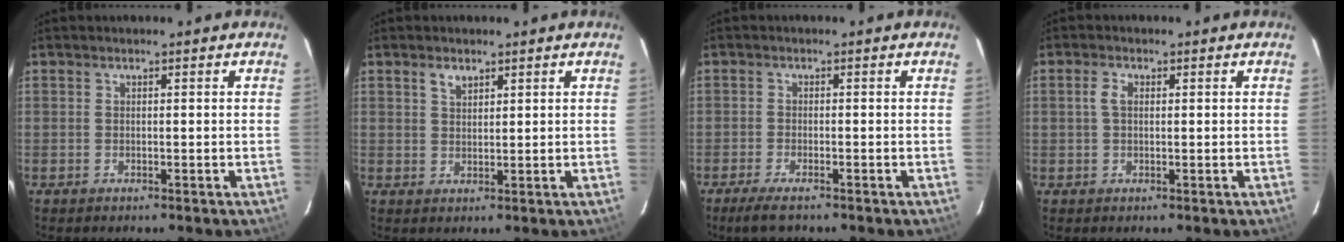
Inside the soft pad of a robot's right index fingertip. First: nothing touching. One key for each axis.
{"total": 2.3, "fx": 1.5, "fy": 1.3, "fz": 1.2, "tx": -0.019, "ty": 0.005, "tz": 0.029}
{"total": 4.2, "fx": -3.3, "fy": 0.9, "fz": 2.5, "tx": -0.065, "ty": -0.012, "tz": -0.062}
{"total": 2.0, "fx": 0.4, "fy": 1.2, "fz": 1.6, "tx": -0.034, "ty": 0.006, "tz": 0.006}